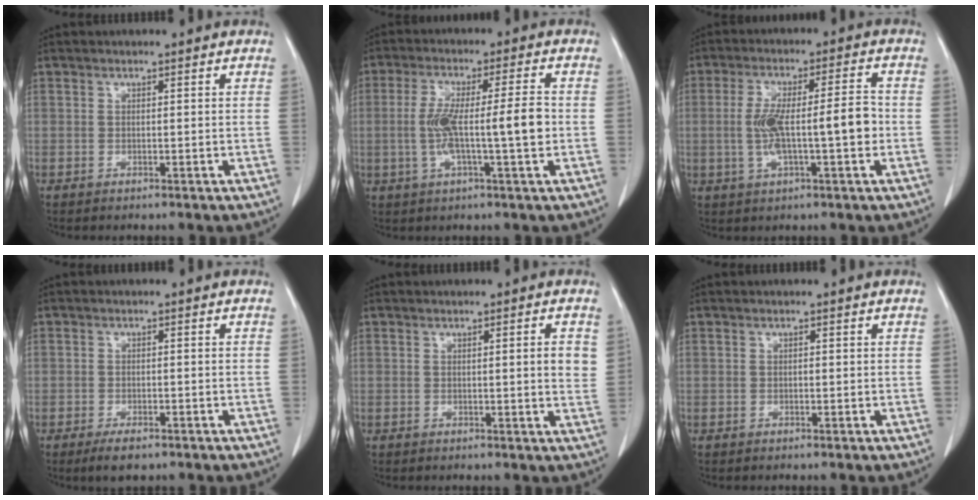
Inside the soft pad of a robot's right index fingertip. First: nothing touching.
{"total": 9.5, "force": [-0.9, 0.4, 9.4], "torque": [-0.174, 0.011, -0.018]}
{"total": 9.7, "force": [-1.0, 1.7, 9.5], "torque": [-0.176, 0.020, -0.016]}
{"total": 3.0, "force": [-2.0, 1.2, 1.8], "torque": [-0.035, -0.004, -0.028]}
{"total": 3.0, "force": [0.8, 0.3, 2.9], "torque": [-0.037, -0.002, 0.008]}
{"total": 0.0}